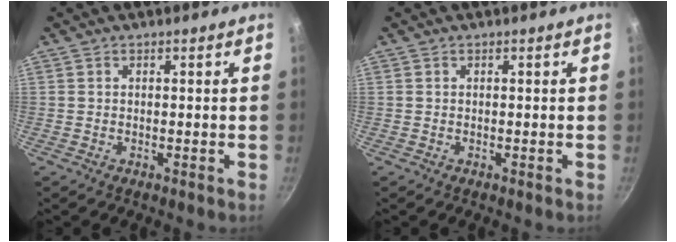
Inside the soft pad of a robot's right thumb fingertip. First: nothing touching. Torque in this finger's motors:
{"motor_torque": [0.16, 0.03, 0.64, -0.02, 0.06]}